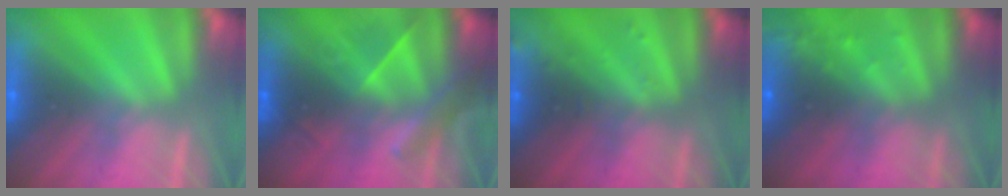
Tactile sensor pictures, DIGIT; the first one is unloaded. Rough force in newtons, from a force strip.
{"total": 2.8}
{"total": 2.9}
{"total": 7.7}